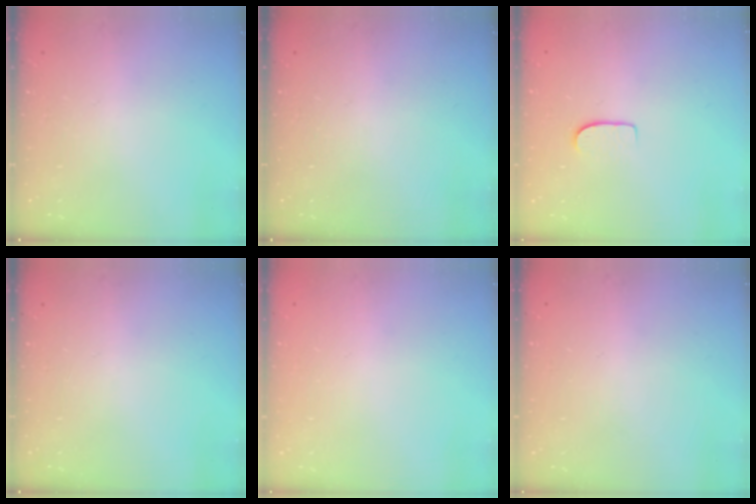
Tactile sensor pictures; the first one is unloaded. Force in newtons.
{"total": 0.0}
{"total": 5.5, "press": 5.5, "slide": 0.5}
{"total": 0.0}
{"total": 0.0}
{"total": 0.0}